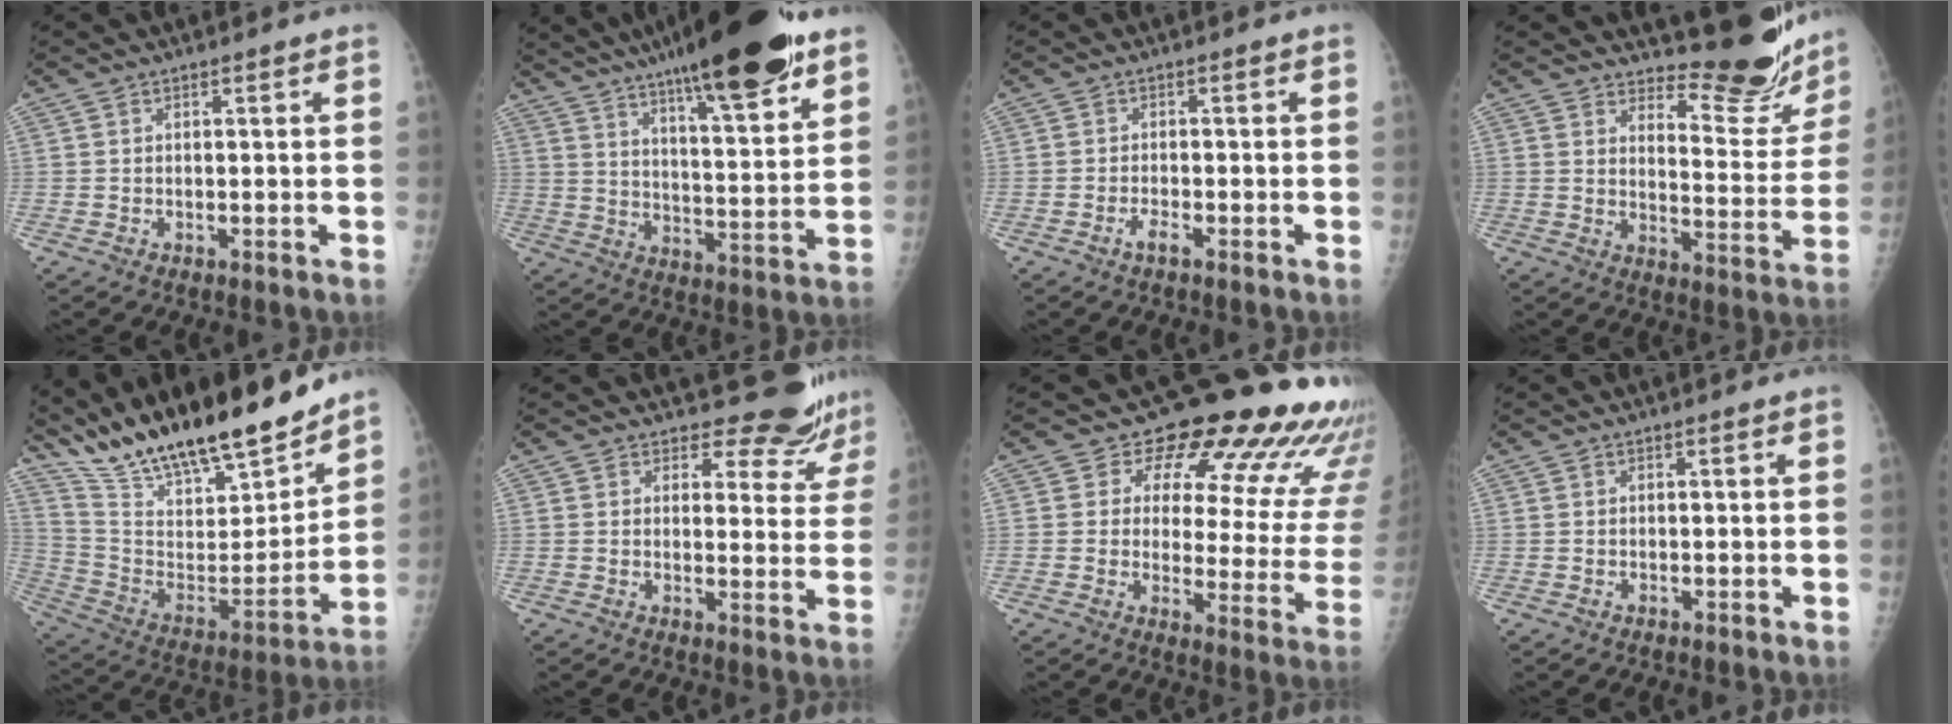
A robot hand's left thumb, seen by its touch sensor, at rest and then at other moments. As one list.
[{"total": 23.5, "force": [15.9, 4.5, 16.8], "torque": [-0.244, -0.055, 0.245]}, {"total": 1.8, "force": [-1.2, 0.5, 1.2], "torque": [-0.028, 0.001, -0.026]}, {"total": 14.2, "force": [13.4, 3.0, 3.5], "torque": [-0.013, -0.146, 0.169]}, {"total": 26.0, "force": [21.9, 6.9, 12.1], "torque": [-0.183, -0.094, 0.372]}, {"total": 9.9, "force": [9.4, 3.2, 0.6], "torque": [0.035, -0.076, 0.092]}, {"total": 20.8, "force": [14.5, 9.0, 11.9], "torque": [-0.099, -0.080, 0.160]}, {"total": 0.0}]